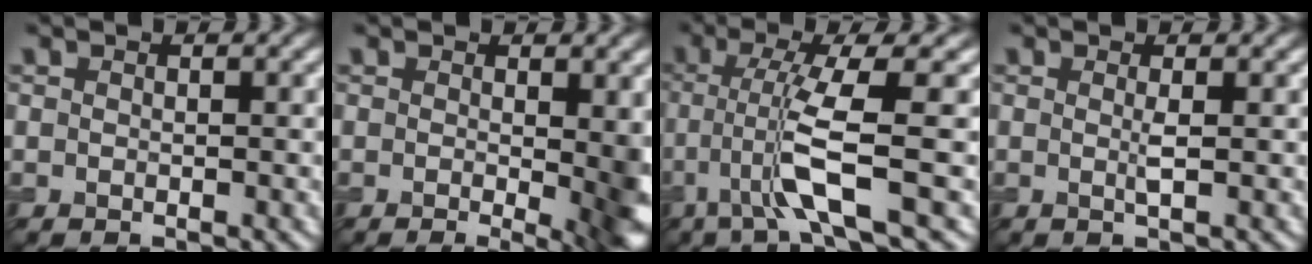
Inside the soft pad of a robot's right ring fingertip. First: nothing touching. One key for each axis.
{"total": 7.7, "fx": -0.7, "fy": 2.4, "fz": 7.3, "tx": -0.074, "ty": -0.006, "tz": -0.005}
{"total": 5.9, "fx": -1.4, "fy": 0.4, "fz": 5.7, "tx": -0.116, "ty": 0.002, "tz": -0.030}
{"total": 1.1, "fx": 0.1, "fy": 0.1, "fz": 1.0, "tx": -0.022, "ty": -0.002, "tz": 0.000}